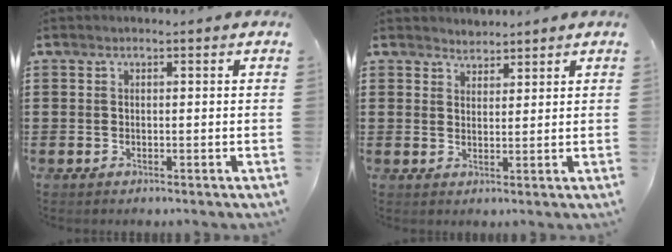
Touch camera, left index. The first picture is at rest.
{"total": 2.1, "force": [2.0, 0.6, -0.5], "torque": [0.002, 0.001, 0.038]}